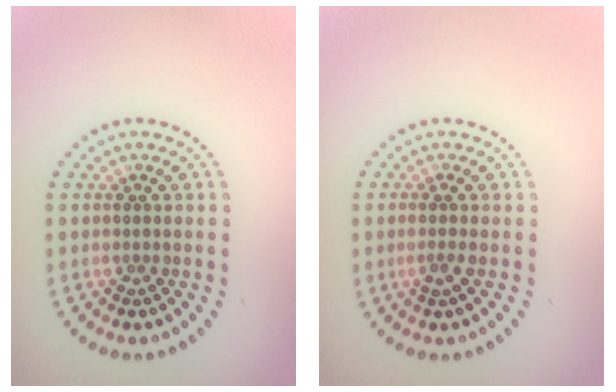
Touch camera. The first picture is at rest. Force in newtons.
{"total": 1.3, "press": 1.1, "slide": 0.6}